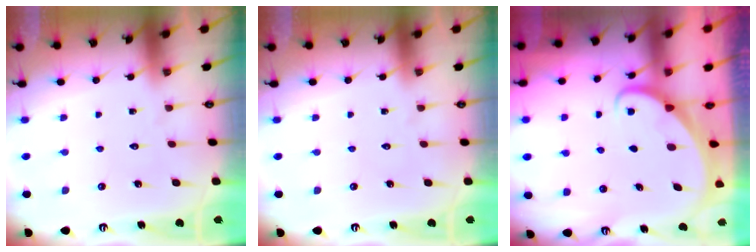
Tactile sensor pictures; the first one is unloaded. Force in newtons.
{"total": 0.0}
{"total": 1.8, "press": 1.8, "slide": 0.1}